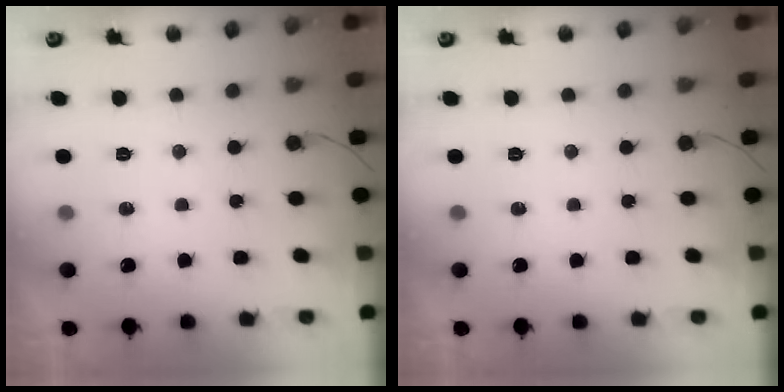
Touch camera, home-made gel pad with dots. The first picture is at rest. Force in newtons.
{"total": 0.0}